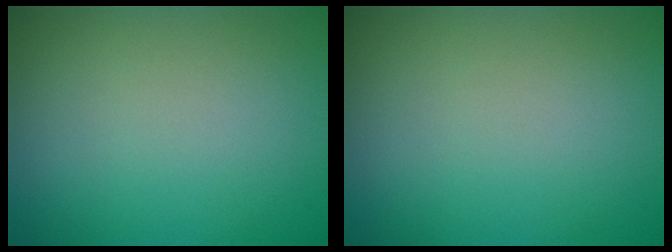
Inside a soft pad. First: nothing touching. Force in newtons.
{"total": 0.0}